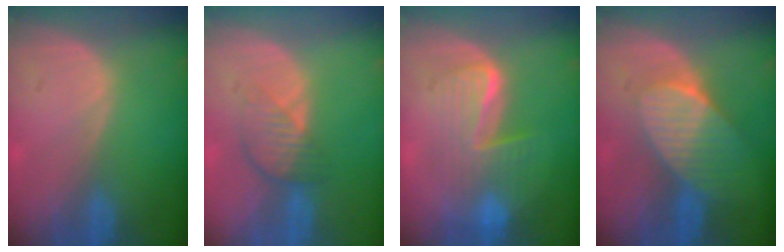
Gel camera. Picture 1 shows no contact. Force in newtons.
{"total": 4.4, "press": 3.9, "slide": 2.0}
{"total": 7.2, "press": 7.2, "slide": 0.2}
{"total": 7.7, "press": 6.9, "slide": 3.4}